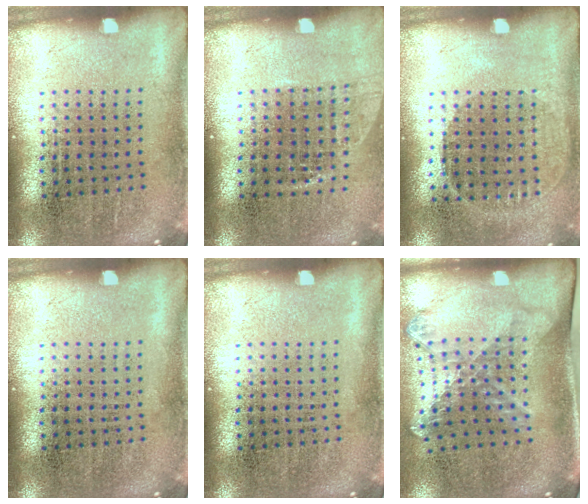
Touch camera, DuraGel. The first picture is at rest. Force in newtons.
{"total": 1.0, "press": 0.9, "slide": 0.6}
{"total": 1.0, "press": 0.9, "slide": 0.4}
{"total": 0.0}
{"total": 0.0}
{"total": 1.9, "press": 1.4, "slide": 1.3}